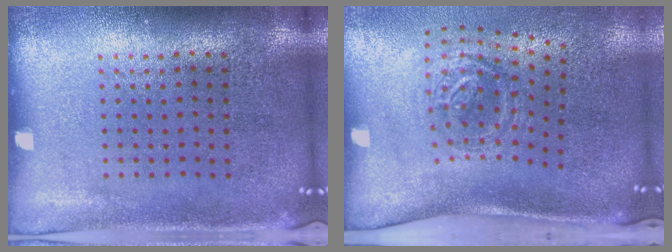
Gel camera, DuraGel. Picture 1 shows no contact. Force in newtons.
{"total": 1.8, "press": 1.2, "slide": 1.4}